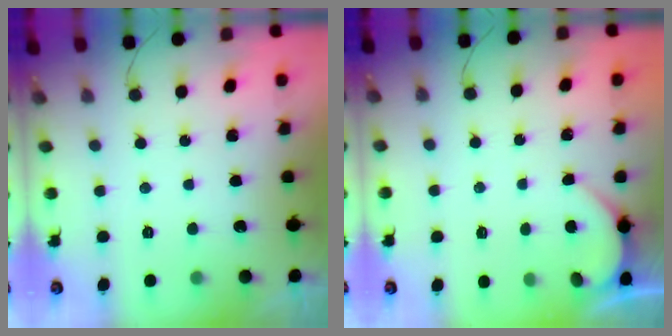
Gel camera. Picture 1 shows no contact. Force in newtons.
{"total": 1.9, "press": 1.9, "slide": 0.1}